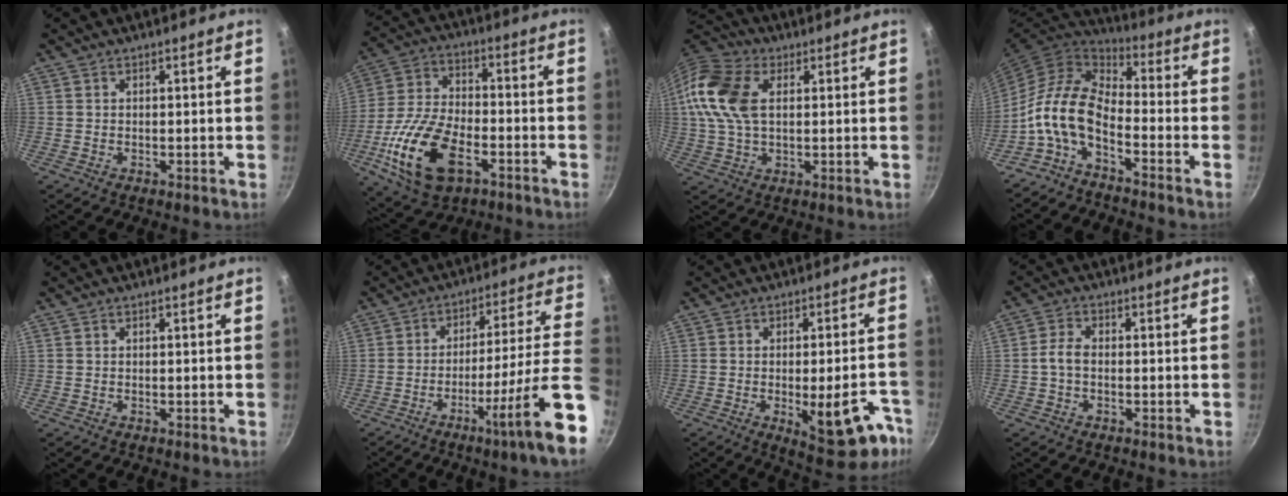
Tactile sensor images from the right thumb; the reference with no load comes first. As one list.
[{"total": 18.5, "force": [-7.0, 10.0, 13.9], "torque": [-0.269, 0.025, -0.131]}, {"total": 14.3, "force": [2.7, 8.9, 10.9], "torque": [-0.213, 0.018, 0.039]}, {"total": 12.2, "force": [-4.6, 6.0, 9.6], "torque": [-0.188, 0.048, -0.108]}, {"total": 0.0}, {"total": 18.0, "force": [-7.4, -0.1, 16.4], "torque": [-0.220, 0.031, -0.121]}, {"total": 14.2, "force": [-5.8, 5.5, 11.7], "torque": [-0.111, 0.020, -0.065]}, {"total": 3.3, "force": [-0.7, 1.6, 2.8], "torque": [-0.066, 0.016, -0.021]}]